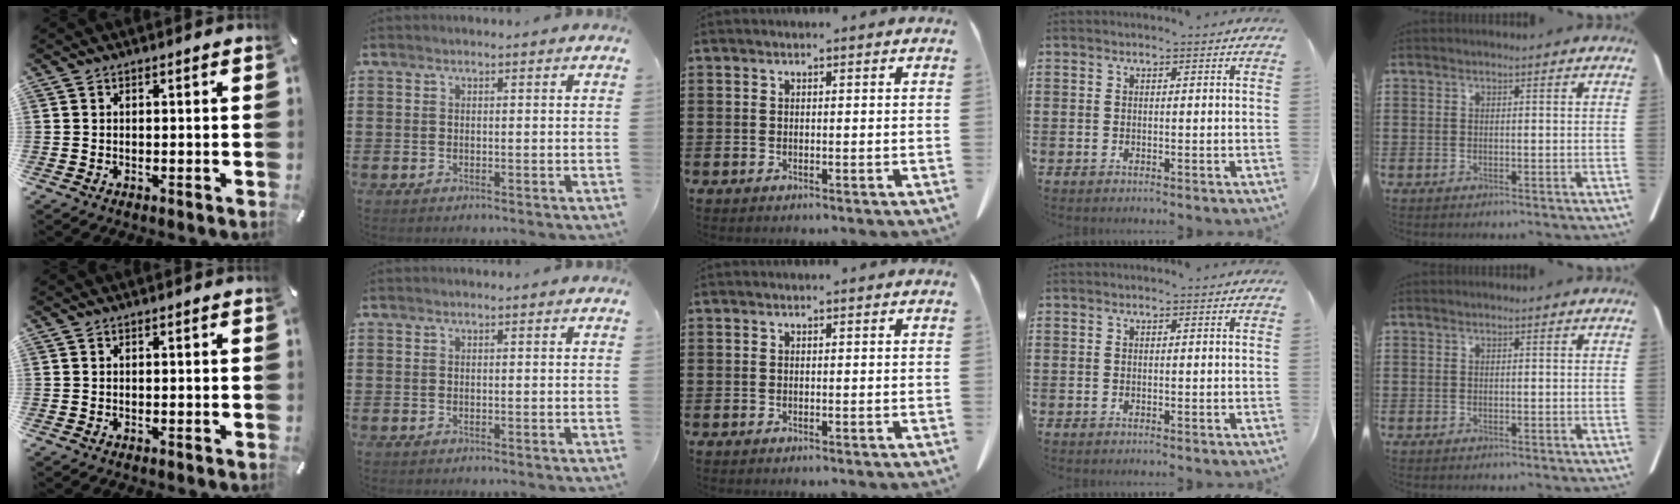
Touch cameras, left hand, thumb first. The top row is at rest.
{}